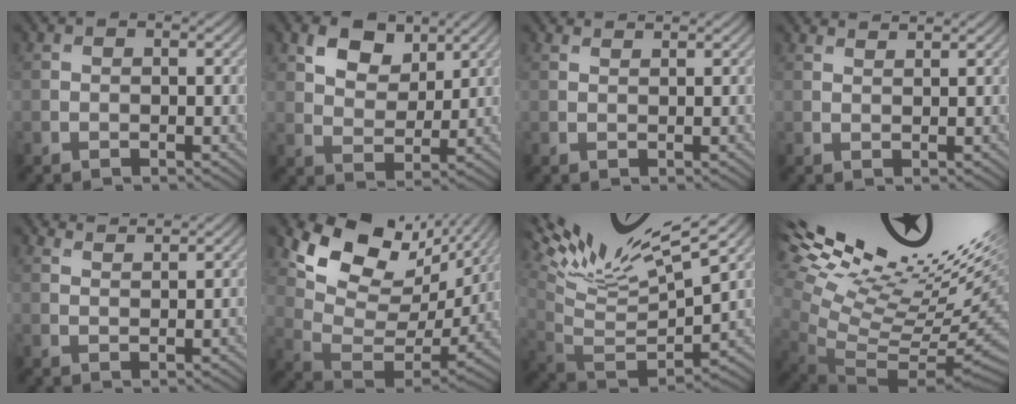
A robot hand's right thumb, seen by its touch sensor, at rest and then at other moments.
{"total": 6.5, "force": [4.0, 3.8, 3.4], "torque": [-0.065, -0.003, 0.072]}
{"total": 1.4, "force": [1.4, -0.3, 0.0], "torque": [-0.002, 0.000, 0.030]}
{"total": 2.0, "force": [2.0, -0.3, 0.2], "torque": [-0.007, 0.000, 0.041]}
{"total": 2.8, "force": [2.8, -0.3, 0.5], "torque": [-0.013, 0.000, 0.052]}
{"total": 12.8, "force": [6.9, 6.9, 8.3], "torque": [-0.150, 0.005, 0.139]}
{"total": 13.4, "force": [8.6, 3.3, 9.7], "torque": [-0.186, 0.015, 0.137]}
{"total": 15.7, "force": [7.4, 4.8, 13.0], "torque": [-0.181, 0.031, 0.157]}